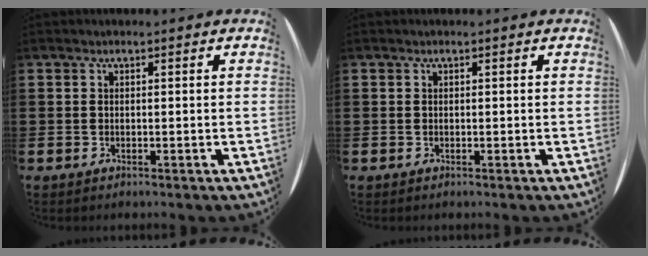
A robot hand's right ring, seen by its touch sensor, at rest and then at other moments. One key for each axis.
{"total": 0.0}